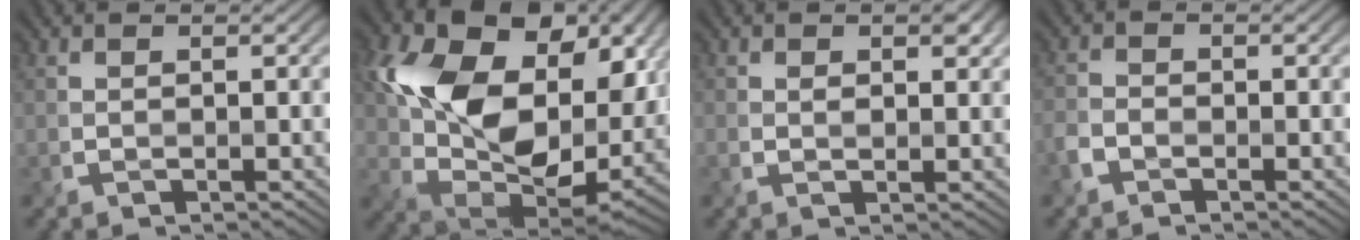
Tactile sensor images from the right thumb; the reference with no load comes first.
{"total": 17.4, "force": [4.9, 12.0, 11.6], "torque": [-0.229, -0.003, 0.101]}
{"total": 2.1, "force": [0.9, 1.2, 1.5], "torque": [-0.023, -0.005, 0.014]}
{"total": 1.8, "force": [-1.5, 0.9, 0.4], "torque": [-0.005, 0.002, -0.039]}